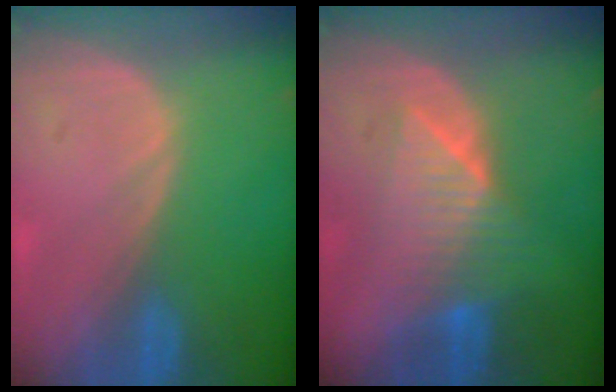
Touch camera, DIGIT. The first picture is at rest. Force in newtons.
{"total": 6.9, "press": 6.8, "slide": 0.9}